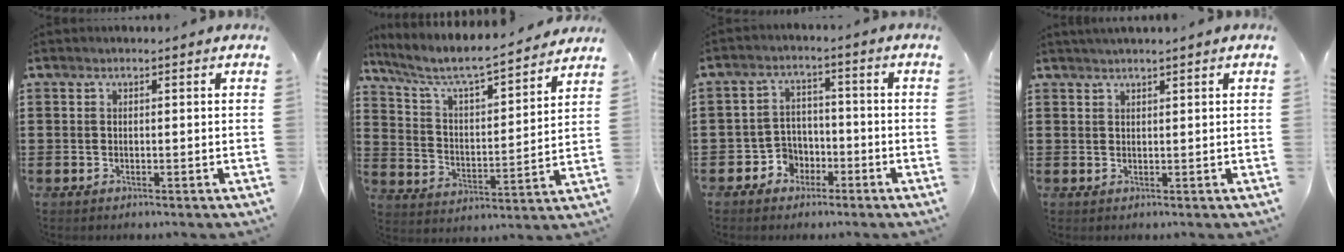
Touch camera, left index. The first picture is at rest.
{"total": 6.5, "force": [5.5, 0.5, 3.4], "torque": [-0.089, -0.040, 0.085]}
{"total": 4.3, "force": [-2.4, 3.5, 1.0], "torque": [-0.029, 0.009, -0.048]}
{"total": 1.2, "force": [1.1, -0.2, 0.5], "torque": [-0.010, -0.001, 0.020]}